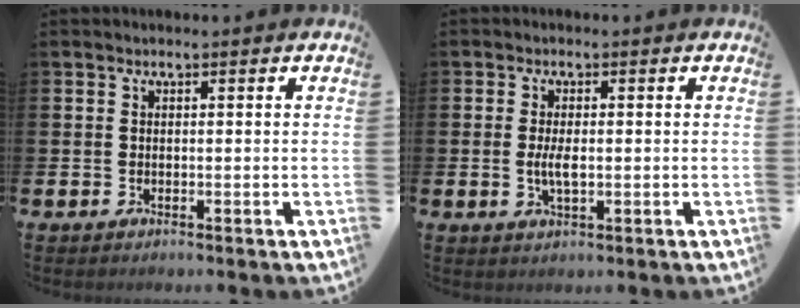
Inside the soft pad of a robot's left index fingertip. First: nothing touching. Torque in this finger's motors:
{"motor_torque": [0.59, 0.13, 0.11, 0.11]}